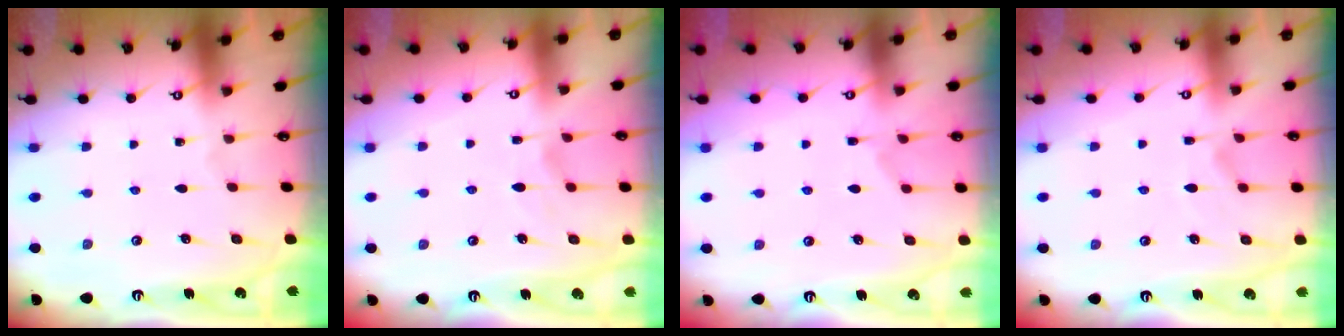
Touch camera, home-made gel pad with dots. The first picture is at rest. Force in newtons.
{"total": 2.0, "press": 1.6, "slide": 1.1}
{"total": 2.4, "press": 2.1, "slide": 1.1}
{"total": 4.4, "press": 4.2, "slide": 1.2}